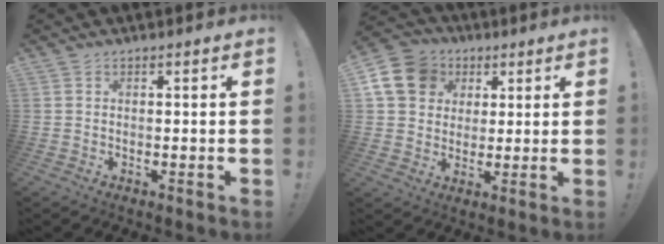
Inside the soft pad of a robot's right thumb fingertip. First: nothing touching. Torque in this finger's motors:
{"motor_torque": [1.05, 1.24, 0.27, -0.17, 0.20]}